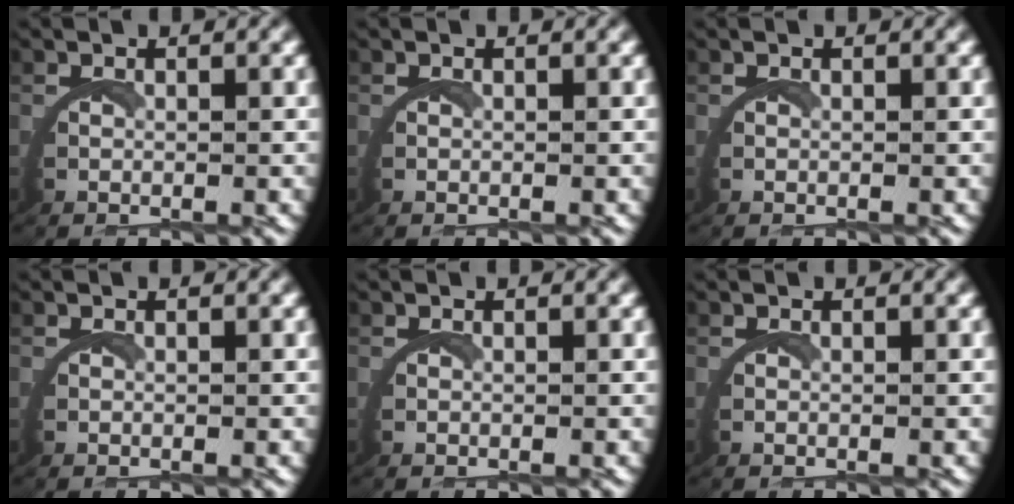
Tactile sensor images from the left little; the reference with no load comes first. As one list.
[{"total": 0.0}, {"total": 0.0}, {"total": 0.0}, {"total": 0.0}, {"total": 0.0}]